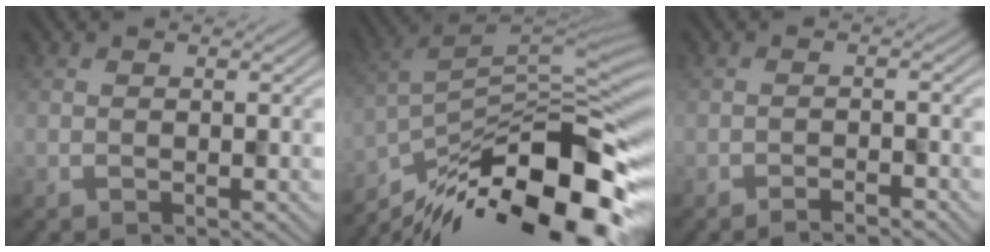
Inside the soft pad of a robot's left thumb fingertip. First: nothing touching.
{"total": 16.1, "force": [-10.3, 5.0, 11.4], "torque": [-0.232, 0.003, -0.179]}
{"total": 1.8, "force": [-1.6, 0.1, 0.9], "torque": [-0.014, 0.004, -0.028]}